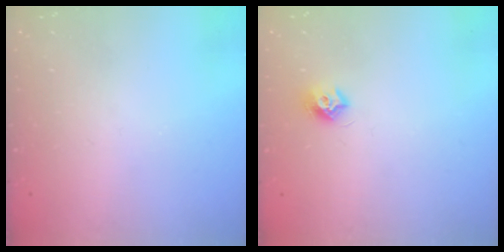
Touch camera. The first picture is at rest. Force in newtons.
{"total": 7.3, "press": 7.3, "slide": 0.6}